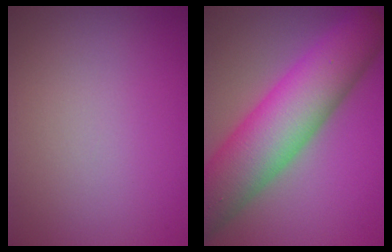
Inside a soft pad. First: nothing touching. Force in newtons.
{"total": 11.0, "press": 11.0, "slide": 0.5}